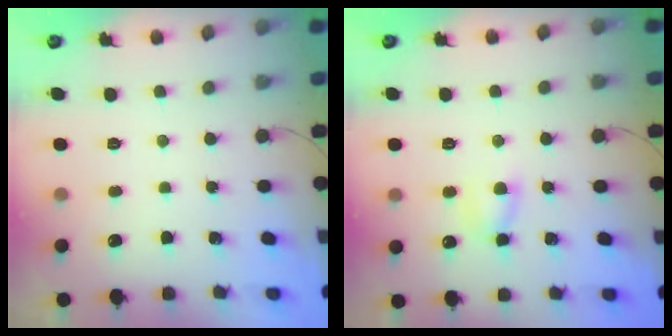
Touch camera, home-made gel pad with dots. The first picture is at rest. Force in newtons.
{"total": 5.0, "press": 4.9, "slide": 0.6}